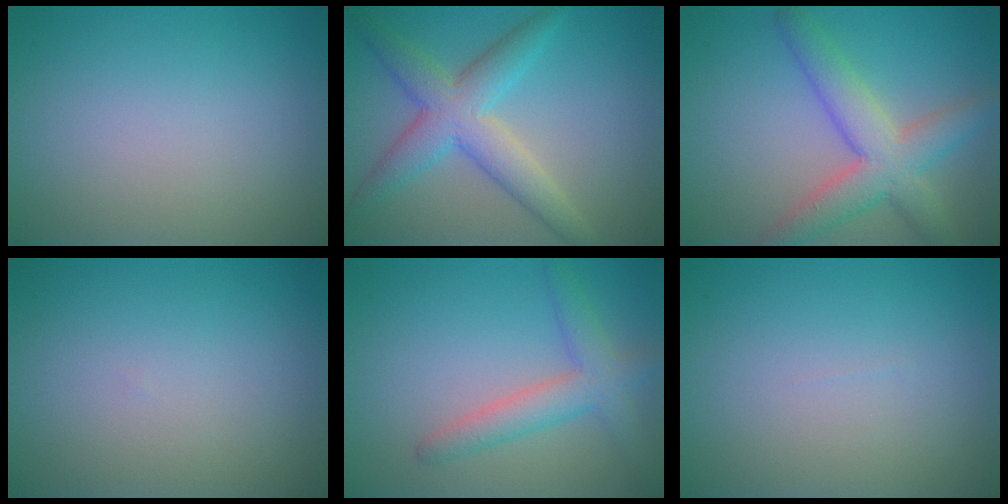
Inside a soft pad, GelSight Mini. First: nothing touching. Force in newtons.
{"total": 5.5, "press": 5.5, "slide": 0.2}
{"total": 5.9, "press": 5.9, "slide": 0.4}
{"total": 0.0}
{"total": 3.6, "press": 3.5, "slide": 0.2}
{"total": 0.0}